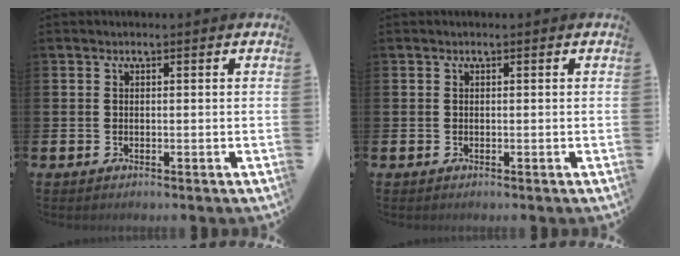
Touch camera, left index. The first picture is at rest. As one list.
[{"total": 0.0}]